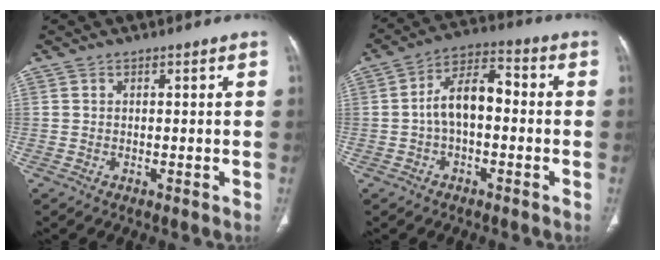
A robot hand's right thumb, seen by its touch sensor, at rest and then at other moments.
{"total": 9.0, "force": [-1.1, 5.2, 7.3], "torque": [-0.115, 0.038, -0.030]}